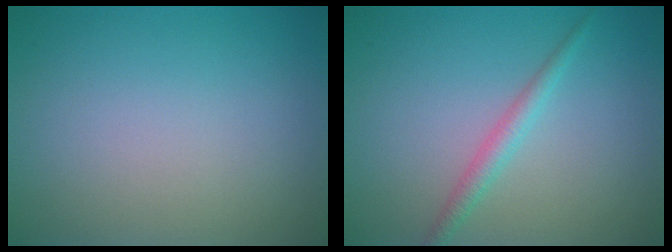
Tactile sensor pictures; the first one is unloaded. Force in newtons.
{"total": 1.8, "press": 1.8, "slide": 0.0}